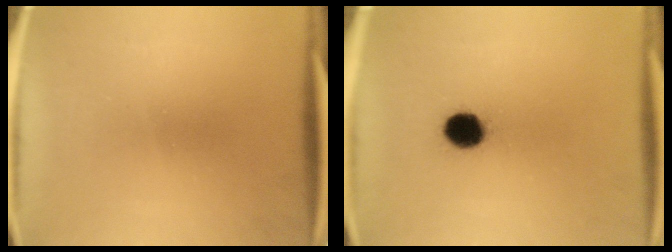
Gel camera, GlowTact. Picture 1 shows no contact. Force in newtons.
{"total": 7.1}